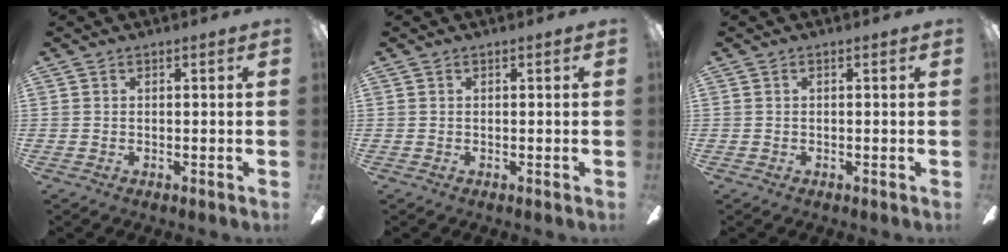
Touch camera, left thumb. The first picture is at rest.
{"total": 0.0}
{"total": 0.0}